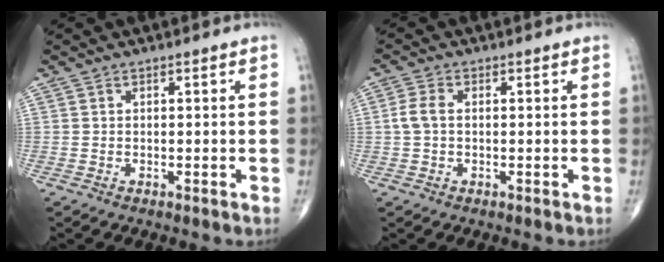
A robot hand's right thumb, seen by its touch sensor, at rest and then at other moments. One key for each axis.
{"total": 3.3, "fx": 0.1, "fy": 2.1, "fz": 2.6, "tx": -0.062, "ty": 0.008, "tz": -0.003}